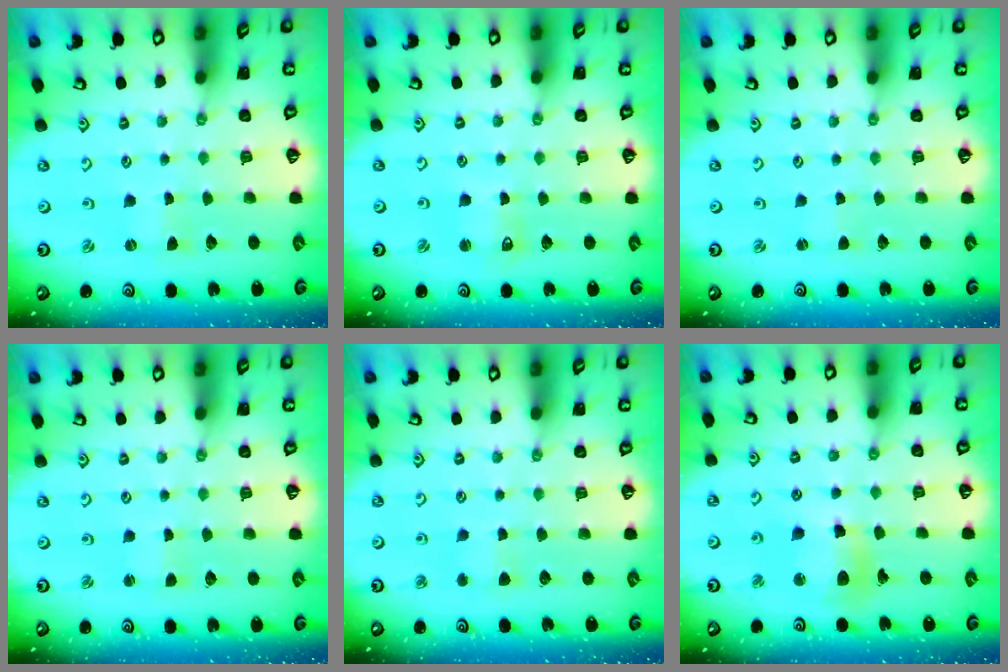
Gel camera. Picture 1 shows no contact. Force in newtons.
{"total": 2.6, "press": 2.6, "slide": 0.2}
{"total": 0.7, "press": 0.7, "slide": 0.1}
{"total": 1.0, "press": 1.0, "slide": 0.0}
{"total": 2.6, "press": 2.5, "slide": 0.6}
{"total": 12.1, "press": 11.9, "slide": 2.0}